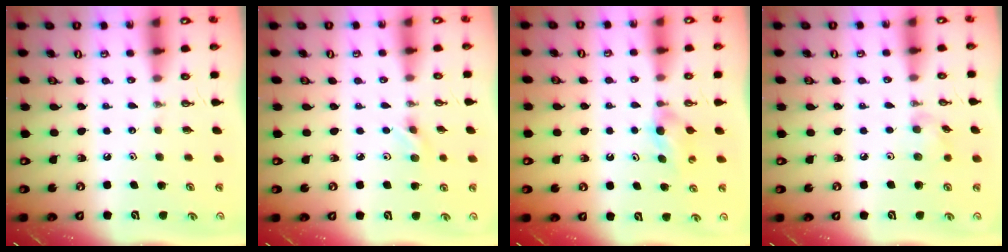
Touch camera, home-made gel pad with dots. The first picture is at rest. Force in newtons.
{"total": 3.9, "press": 3.6, "slide": 1.4}
{"total": 4.5, "press": 4.4, "slide": 0.9}
{"total": 5.3, "press": 5.3, "slide": 0.6}